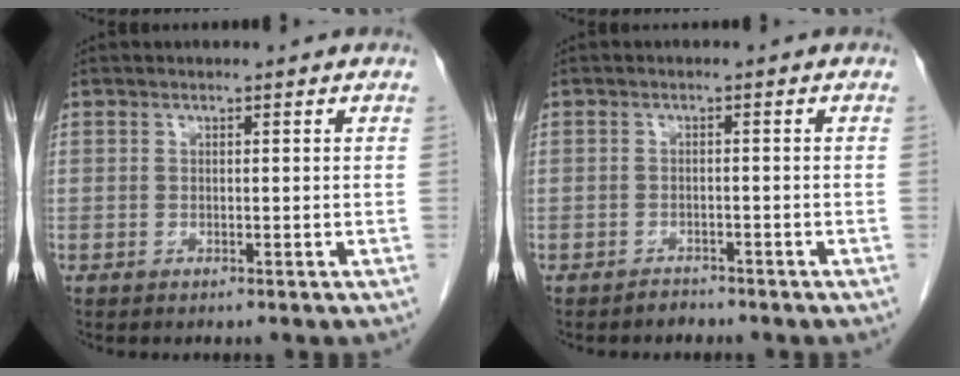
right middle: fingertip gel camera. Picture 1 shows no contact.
{"total": 1.4, "force": [-1.3, 0.6, -0.2], "torque": [-0.003, -0.001, -0.021]}